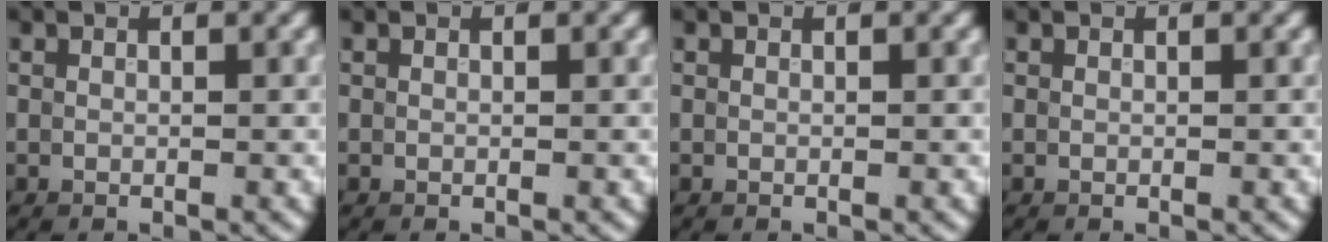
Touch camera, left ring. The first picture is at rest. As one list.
[{"total": 0.0}, {"total": 0.0}, {"total": 0.0}]